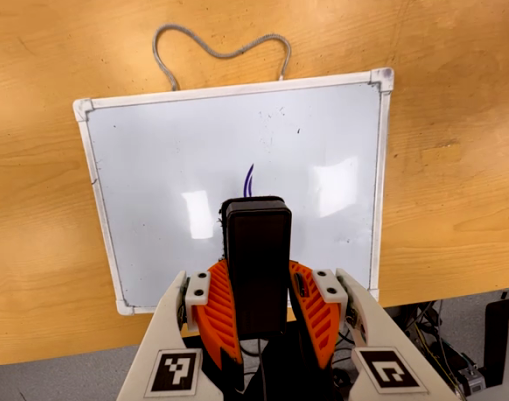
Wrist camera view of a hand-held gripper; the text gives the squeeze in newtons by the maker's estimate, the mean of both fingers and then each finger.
{"total": 5.1, "left": 4.6, "right": 5.5}